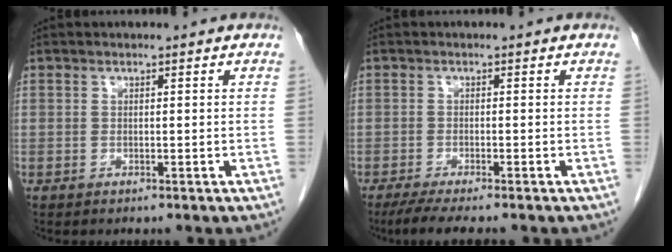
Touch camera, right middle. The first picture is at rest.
{"total": 5.3, "force": [-4.3, 0.1, 3.2], "torque": [-0.051, -0.013, -0.070]}